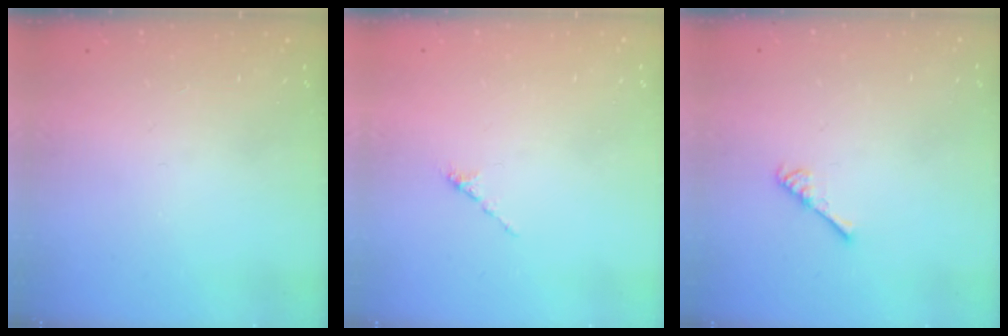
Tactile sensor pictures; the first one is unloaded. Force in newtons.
{"total": 0.0}
{"total": 2.6, "press": 2.6, "slide": 0.5}